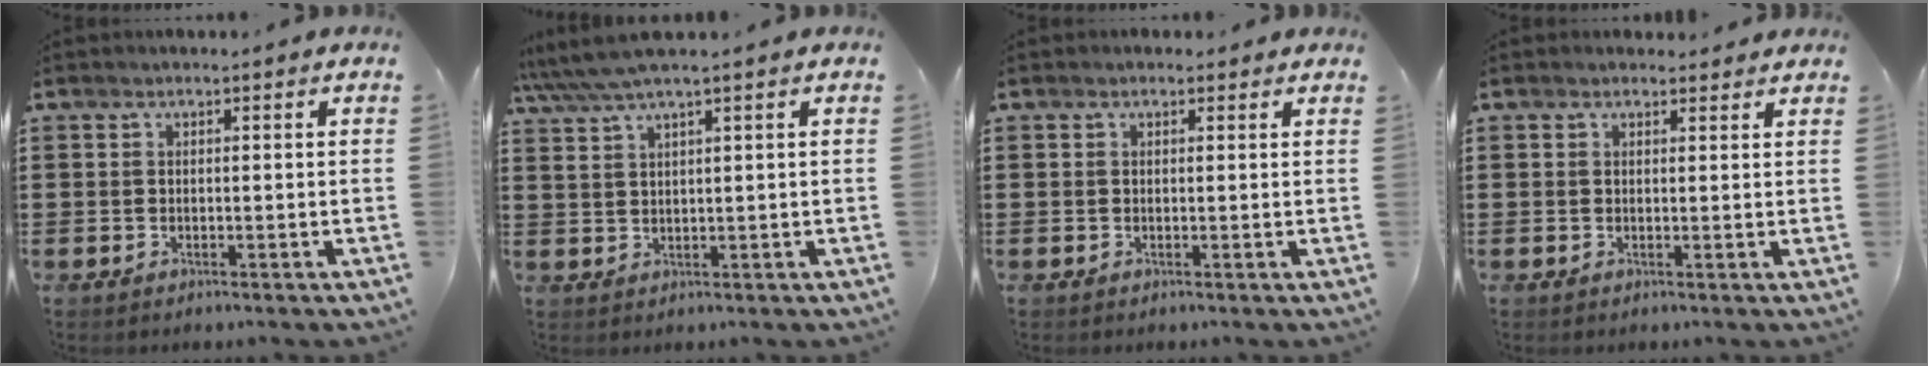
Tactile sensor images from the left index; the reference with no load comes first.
{"total": 3.5, "force": [2.5, 0.1, 2.4], "torque": [-0.055, 0.000, 0.043]}
{"total": 0.7, "force": [0.4, 0.5, 0.2], "torque": [-0.005, 0.004, 0.007]}
{"total": 1.3, "force": [1.2, 0.6, 0.1], "torque": [-0.003, 0.005, 0.023]}